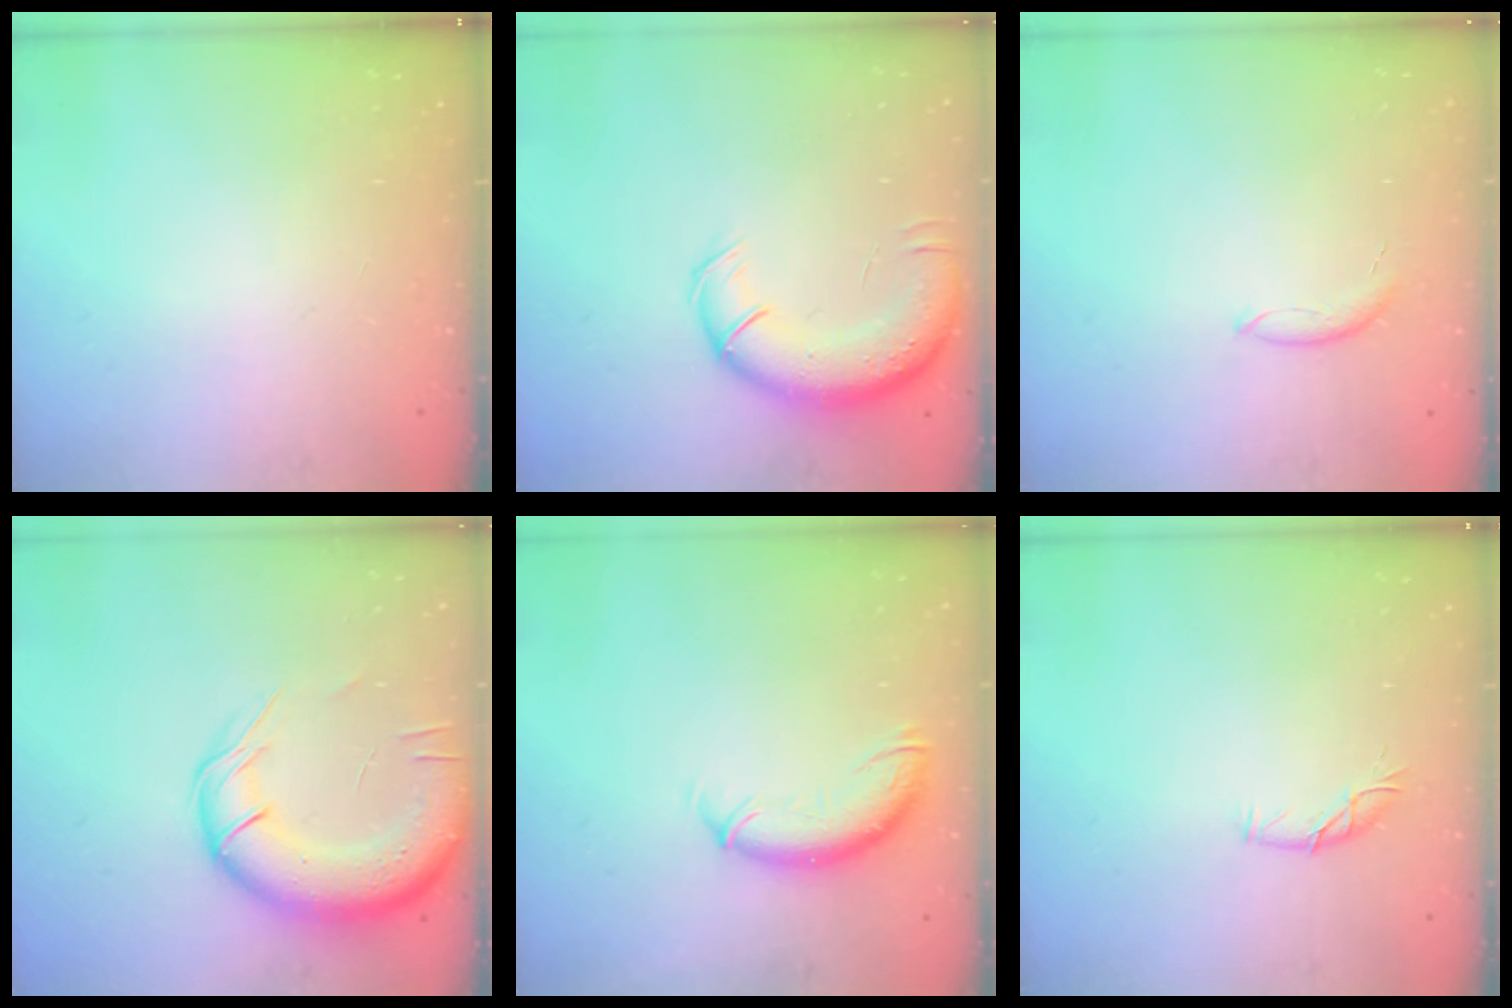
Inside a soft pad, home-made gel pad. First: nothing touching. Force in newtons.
{"total": 13.8, "press": 13.3, "slide": 3.7}
{"total": 5.8, "press": 5.7, "slide": 0.7}
{"total": 18.1, "press": 17.7, "slide": 3.6}
{"total": 10.4, "press": 10.3, "slide": 0.9}
{"total": 6.1, "press": 6.1, "slide": 0.6}